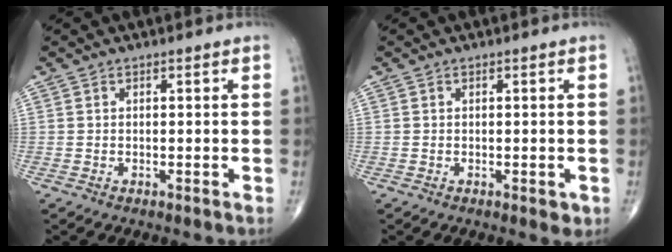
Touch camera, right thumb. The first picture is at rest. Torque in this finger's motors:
{"motor_torque": [0.21, 0.48, -0.07, -0.08, 0.06]}